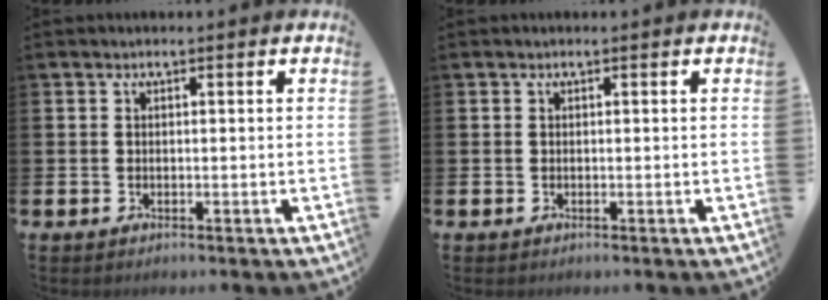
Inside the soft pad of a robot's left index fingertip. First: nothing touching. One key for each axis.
{"total": 0.0}